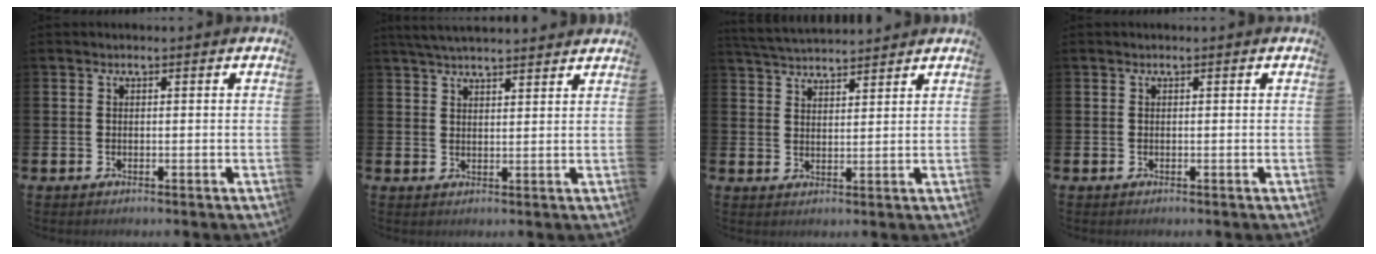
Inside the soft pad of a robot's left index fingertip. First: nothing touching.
{"total": 4.0, "force": [3.9, 0.2, 0.8], "torque": [-0.028, -0.010, 0.073]}
{"total": 4.2, "force": [4.1, 0.5, 0.2], "torque": [-0.021, -0.019, 0.077]}
{"total": 0.0}